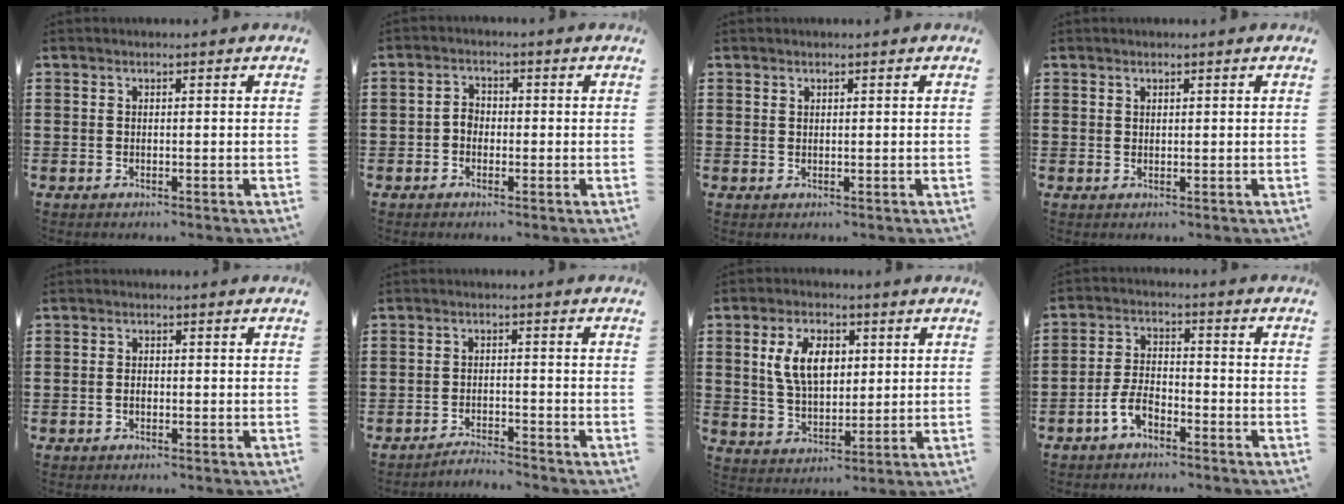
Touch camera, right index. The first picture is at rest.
{"total": 2.1, "force": [-0.8, 1.6, 1.2], "torque": [-0.025, 0.007, -0.017]}
{"total": 0.6, "force": [0.4, 0.4, 0.1], "torque": [-0.005, 0.001, 0.009]}
{"total": 0.7, "force": [0.5, 0.5, 0.1], "torque": [-0.004, 0.002, 0.010]}
{"total": 1.0, "force": [-0.3, 0.6, 0.8], "torque": [-0.017, 0.001, -0.006]}
{"total": 2.4, "force": [-2.4, 0.0, 0.0], "torque": [-0.007, 0.002, -0.052]}
{"total": 8.2, "force": [2.2, 4.9, 6.2], "torque": [-0.141, 0.008, 0.032]}
{"total": 4.8, "force": [-3.0, 2.2, 3.0], "torque": [-0.073, 0.004, -0.063]}